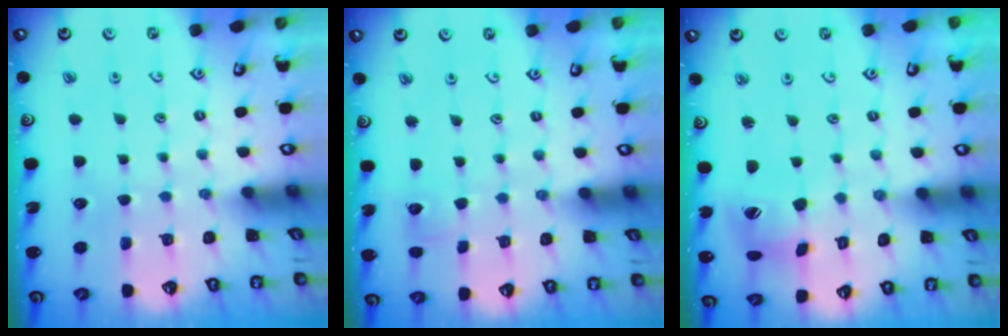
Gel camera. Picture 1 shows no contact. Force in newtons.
{"total": 4.3, "press": 4.3, "slide": 0.5}
{"total": 10.5, "press": 10.5, "slide": 0.9}